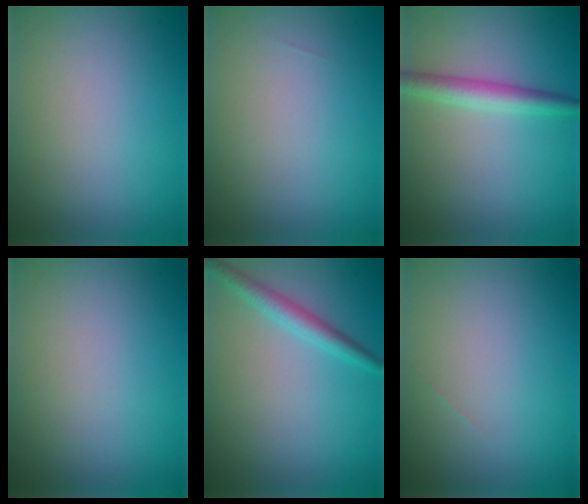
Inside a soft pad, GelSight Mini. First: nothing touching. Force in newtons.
{"total": 0.0}
{"total": 2.6, "press": 2.6, "slide": 0.0}
{"total": 0.0}
{"total": 2.2, "press": 2.2, "slide": 0.0}
{"total": 0.0}